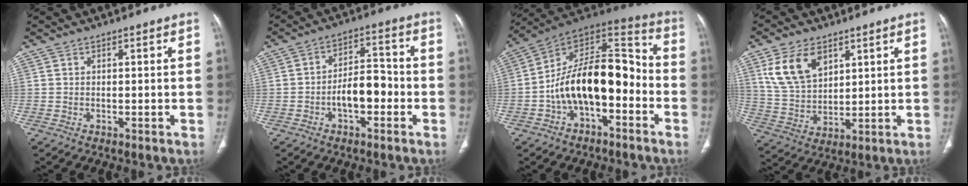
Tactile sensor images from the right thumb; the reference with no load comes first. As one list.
[{"total": 8.2, "force": [-2.6, 4.5, 6.4], "torque": [-0.089, 0.035, -0.048]}, {"total": 19.3, "force": [-4.6, 10.6, 15.5], "torque": [-0.229, 0.076, -0.080]}, {"total": 11.7, "force": [5.7, 7.1, 7.3], "torque": [-0.125, -0.020, 0.122]}]